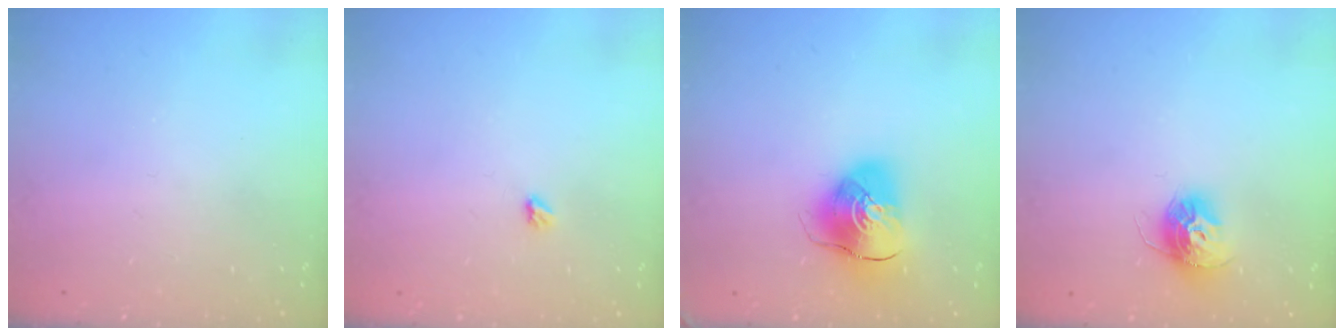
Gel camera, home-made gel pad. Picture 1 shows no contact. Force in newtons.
{"total": 2.9, "press": 2.9, "slide": 0.5}
{"total": 10.8, "press": 10.7, "slide": 1.5}
{"total": 11.9, "press": 11.9, "slide": 0.9}